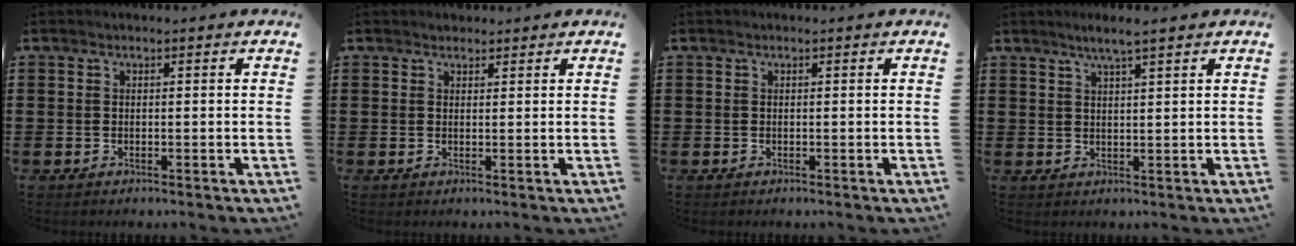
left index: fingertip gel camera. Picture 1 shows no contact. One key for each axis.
{"total": 1.0, "fx": 1.0, "fy": 0.4, "fz": 0.0, "tx": -0.002, "ty": 0.001, "tz": 0.020}
{"total": 0.0}
{"total": 2.9, "fx": 2.2, "fy": -0.1, "fz": 1.9, "tx": -0.040, "ty": 0.003, "tz": 0.038}